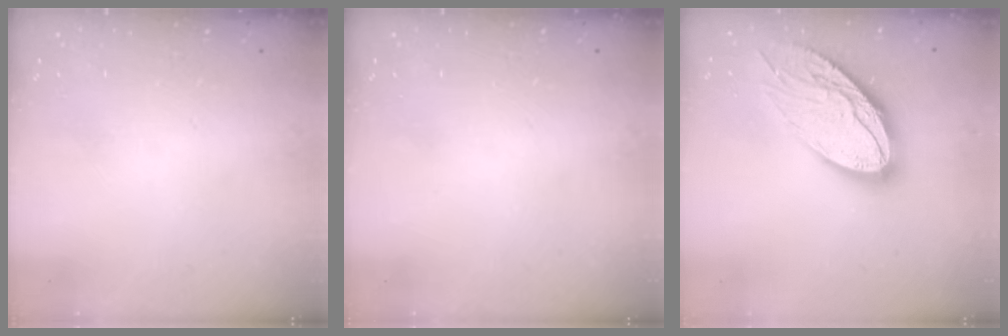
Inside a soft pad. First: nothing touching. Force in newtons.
{"total": 0.0}
{"total": 18.6, "press": 18.5, "slide": 1.2}